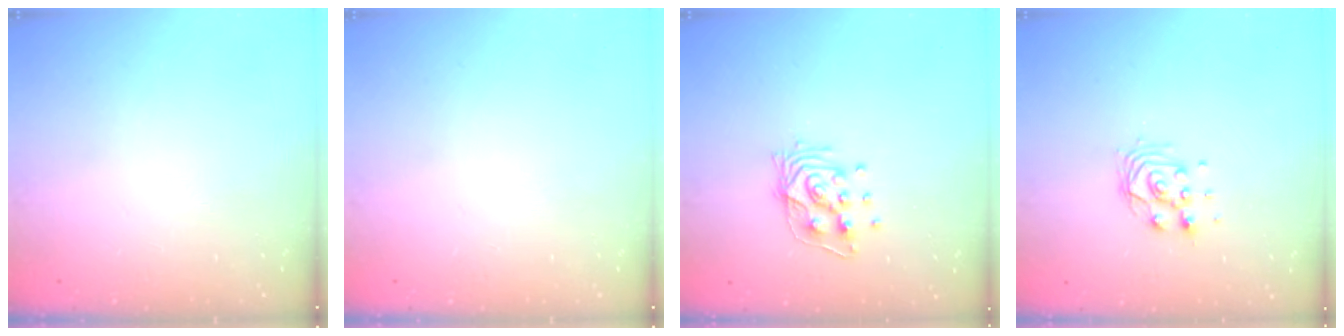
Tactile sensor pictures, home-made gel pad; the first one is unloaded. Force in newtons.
{"total": 0.0}
{"total": 10.3, "press": 10.3, "slide": 0.7}
{"total": 7.4, "press": 7.4, "slide": 0.8}